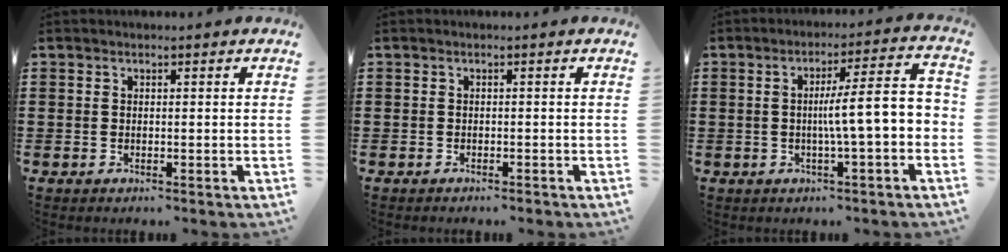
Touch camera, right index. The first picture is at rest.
{"total": 0.7, "force": [-0.6, 0.2, 0.0], "torque": [-0.003, 0.000, -0.014]}
{"total": 9.0, "force": [-0.8, 1.2, 8.9], "torque": [-0.148, -0.001, -0.018]}